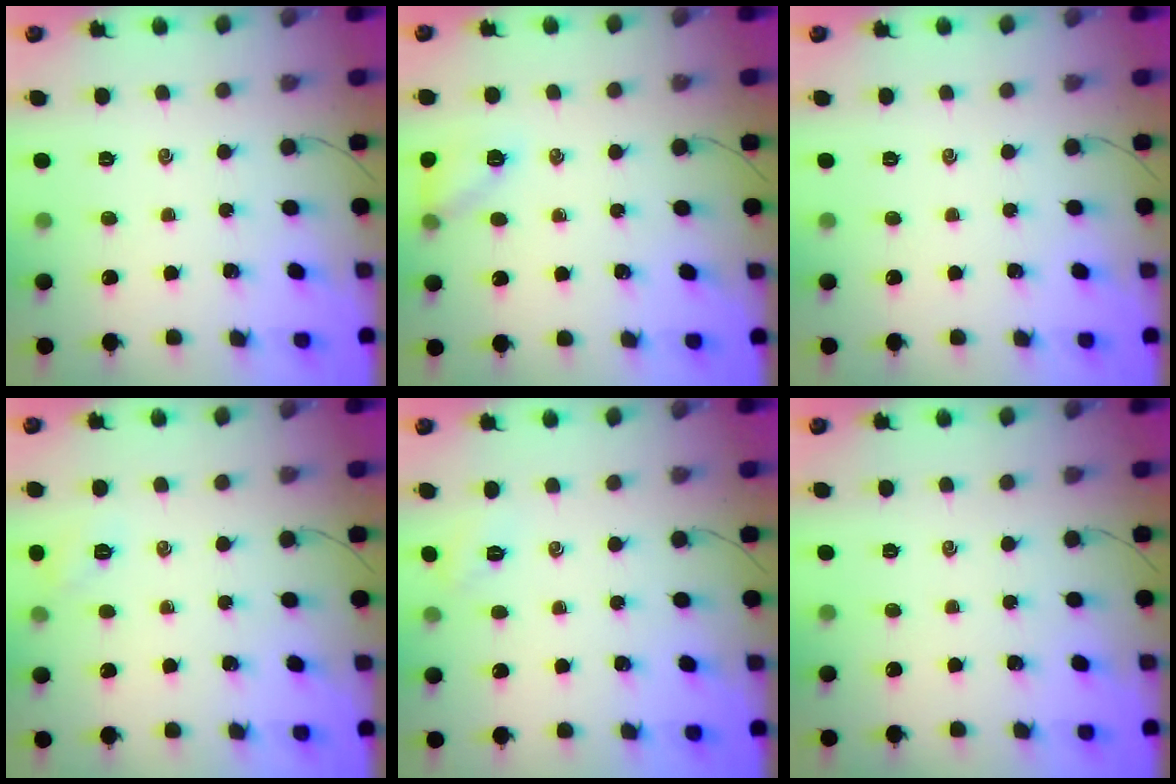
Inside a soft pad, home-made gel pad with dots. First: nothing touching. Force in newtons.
{"total": 9.4, "press": 9.2, "slide": 1.8}
{"total": 0.0}
{"total": 5.1, "press": 4.9, "slide": 1.5}
{"total": 2.4, "press": 2.3, "slide": 0.7}
{"total": 0.0}